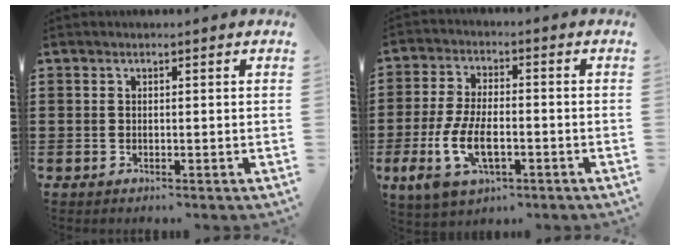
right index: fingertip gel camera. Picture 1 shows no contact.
{"total": 8.9, "force": [-3.0, 4.2, 7.3], "torque": [-0.165, -0.006, -0.056]}